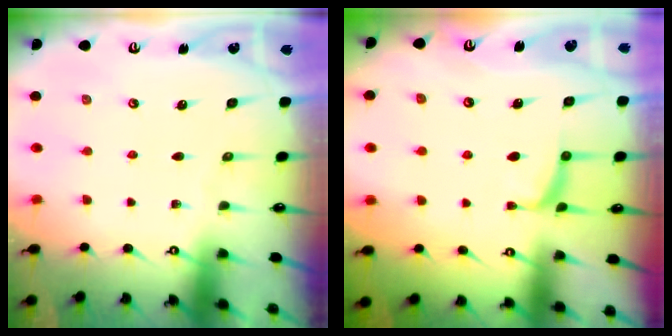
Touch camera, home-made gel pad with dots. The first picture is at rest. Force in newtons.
{"total": 1.0, "press": 0.9, "slide": 0.4}